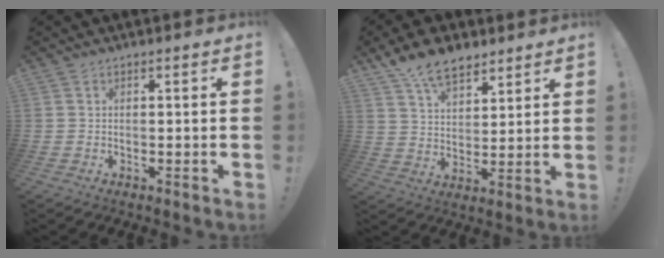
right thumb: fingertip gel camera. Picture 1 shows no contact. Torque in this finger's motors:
{"motor_torque": [0.06, 1.65, 0.26, 0.06, 0.02]}